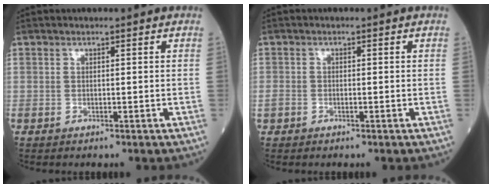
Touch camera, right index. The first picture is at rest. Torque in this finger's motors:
{"motor_torque": [0.16, -0.08, 0.09, 0.00]}